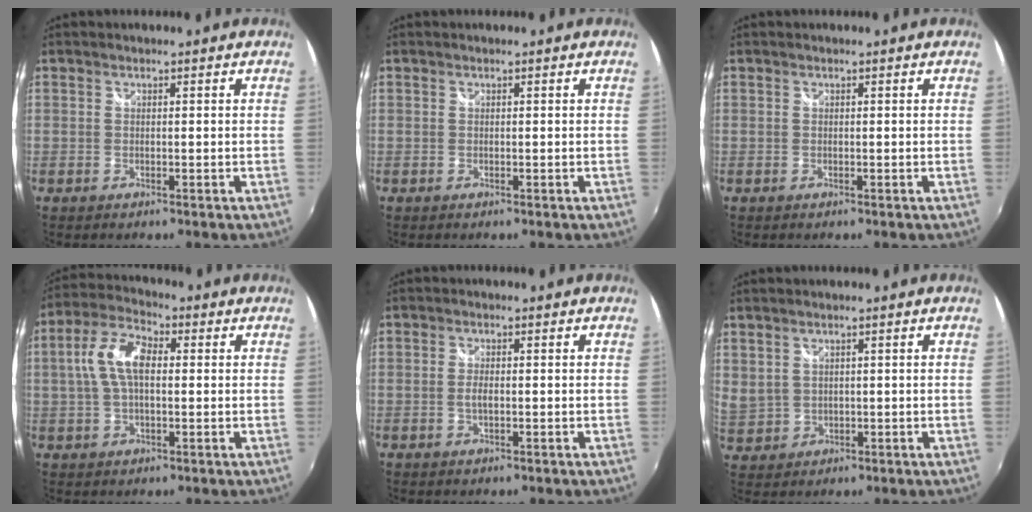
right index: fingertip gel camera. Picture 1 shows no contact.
{"total": 0.0}
{"total": 0.0}
{"total": 8.9, "force": [1.0, 4.5, 7.6], "torque": [-0.156, 0.021, 0.017]}
{"total": 1.6, "force": [-0.3, 0.5, 1.4], "torque": [-0.030, -0.001, -0.006]}
{"total": 5.6, "force": [2.5, 4.5, 2.3], "torque": [-0.046, 0.006, 0.064]}